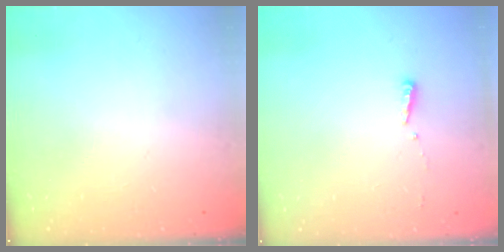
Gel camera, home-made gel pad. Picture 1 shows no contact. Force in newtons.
{"total": 3.6, "press": 3.5, "slide": 0.8}